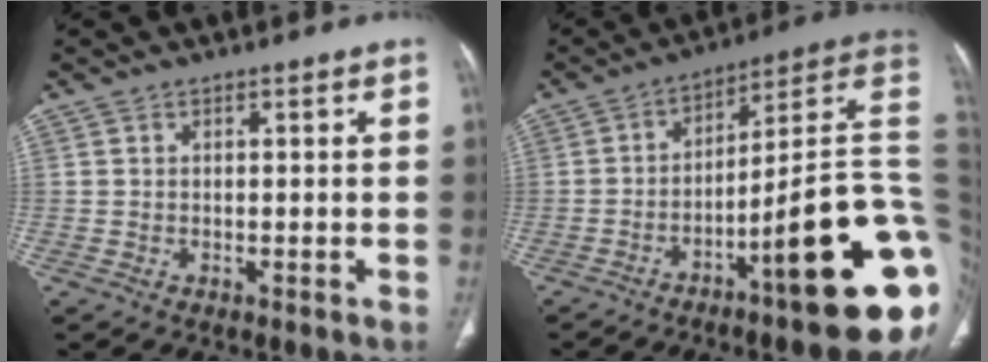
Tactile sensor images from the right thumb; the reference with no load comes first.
{"total": 24.3, "force": [-6.8, 4.0, 23.0], "torque": [-0.238, 0.044, -0.095]}